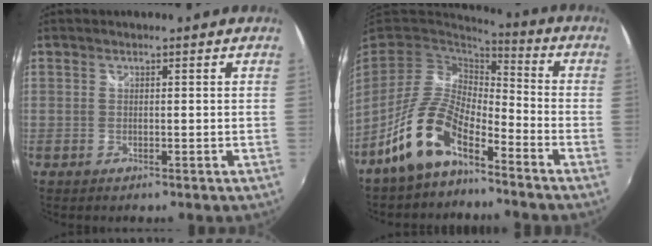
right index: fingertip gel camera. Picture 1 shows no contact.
{"total": 12.2, "force": [-7.9, 4.9, 7.9], "torque": [-0.162, 0.010, -0.151]}